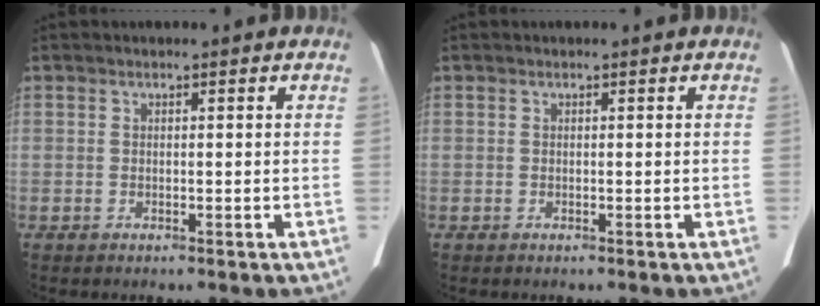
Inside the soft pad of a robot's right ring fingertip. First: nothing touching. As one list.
[{"total": 0.0}]